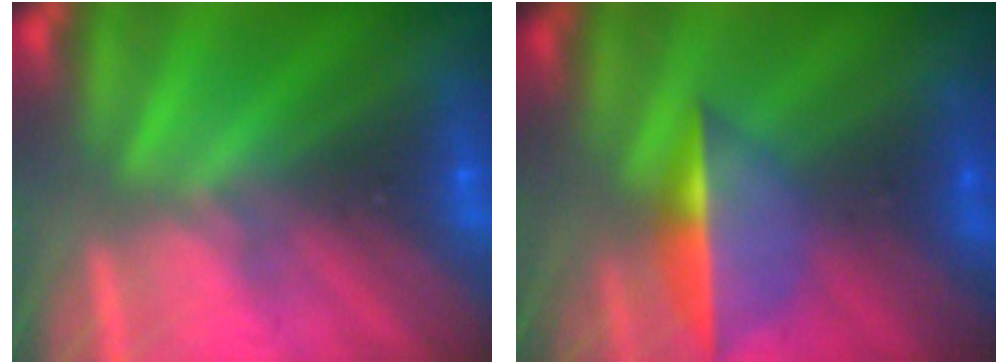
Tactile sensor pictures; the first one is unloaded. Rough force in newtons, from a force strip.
{"total": 1.6}